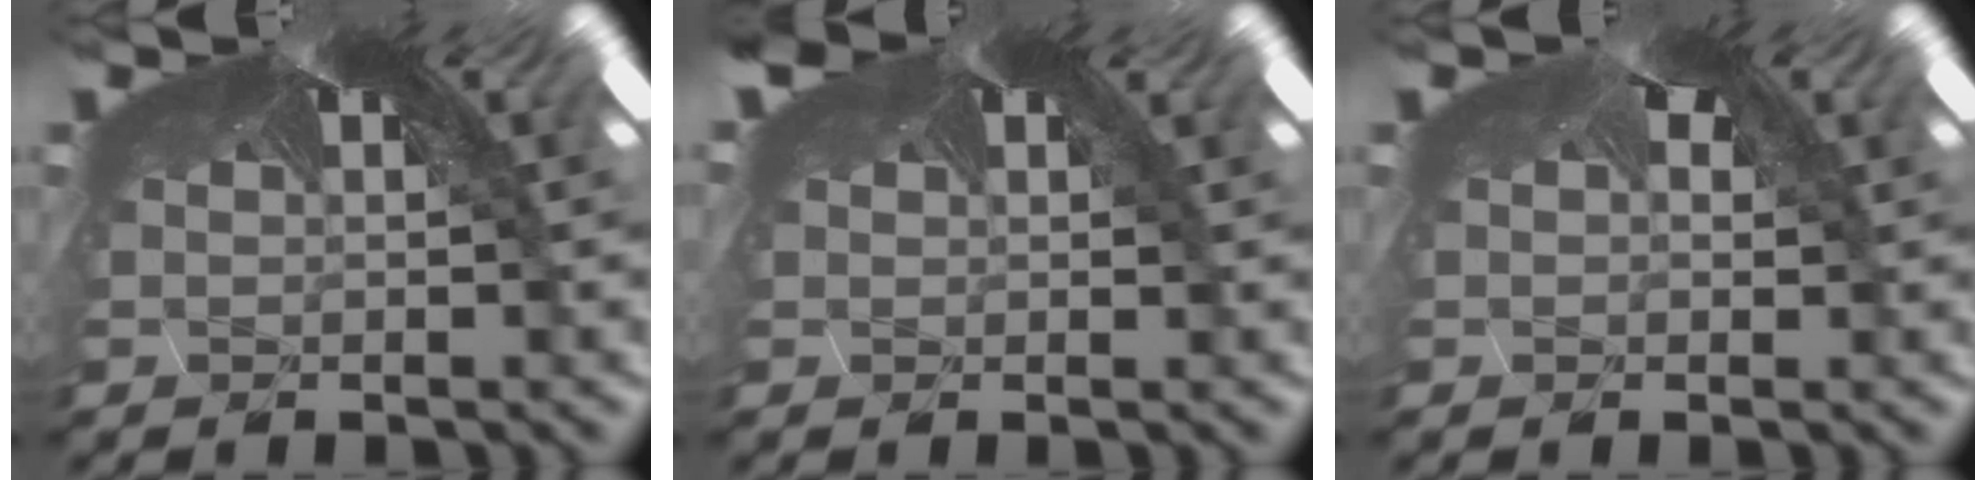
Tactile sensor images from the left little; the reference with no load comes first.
{"total": 1.5, "force": [0.5, 1.1, 1.0], "torque": [-0.034, 0.005, 0.009]}
{"total": 1.2, "force": [0.6, 1.0, 0.4], "torque": [-0.017, 0.002, 0.010]}